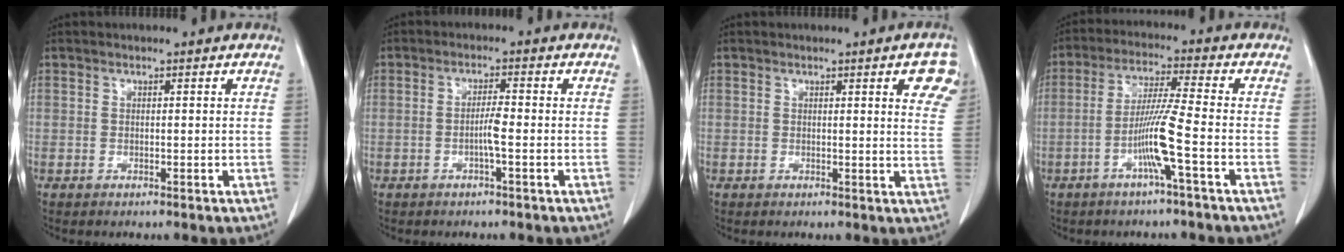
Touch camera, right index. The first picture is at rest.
{"total": 2.4, "force": [-0.7, -0.2, 2.3], "torque": [-0.037, 0.002, -0.012]}
{"total": 5.5, "force": [2.7, 0.8, 4.7], "torque": [-0.044, -0.007, 0.018]}
{"total": 7.5, "force": [-2.8, -1.3, 6.9], "torque": [-0.134, -0.001, -0.055]}